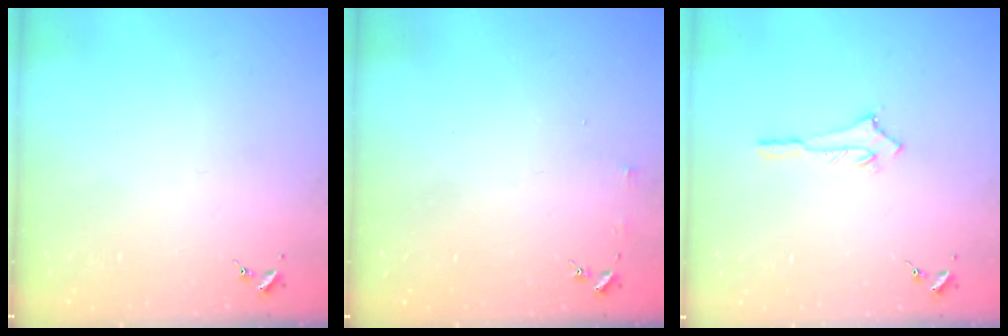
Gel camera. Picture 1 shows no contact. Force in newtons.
{"total": 3.0, "press": 3.0, "slide": 0.3}
{"total": 2.9, "press": 2.9, "slide": 0.2}